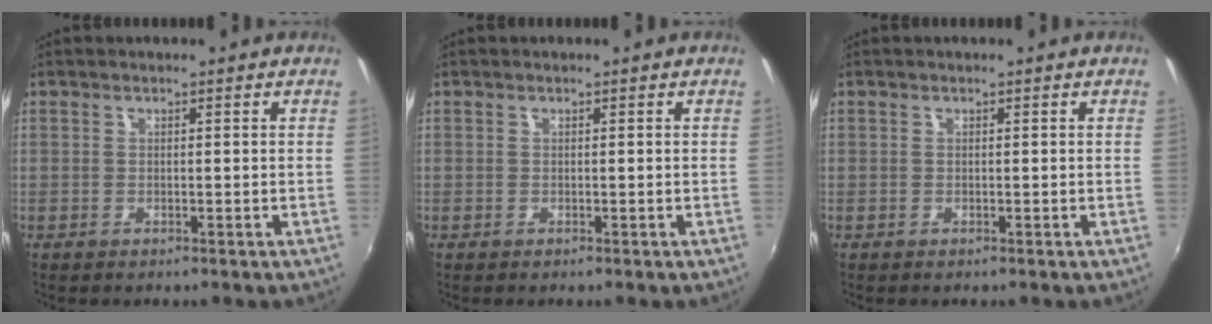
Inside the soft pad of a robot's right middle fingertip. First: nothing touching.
{"total": 0.0}
{"total": 0.0}